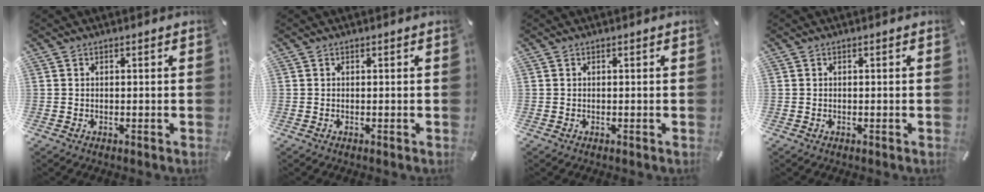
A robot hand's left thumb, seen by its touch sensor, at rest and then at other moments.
{"total": 0.0}
{"total": 0.0}
{"total": 0.0}